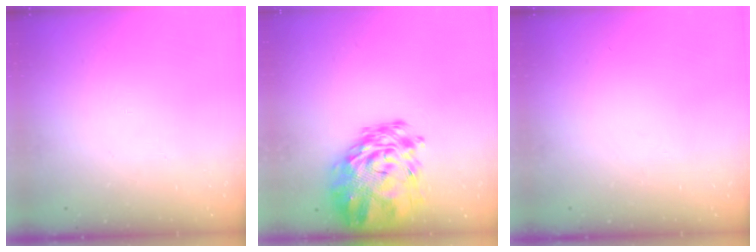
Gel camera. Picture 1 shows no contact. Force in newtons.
{"total": 15.0, "press": 14.1, "slide": 5.2}
{"total": 0.0}